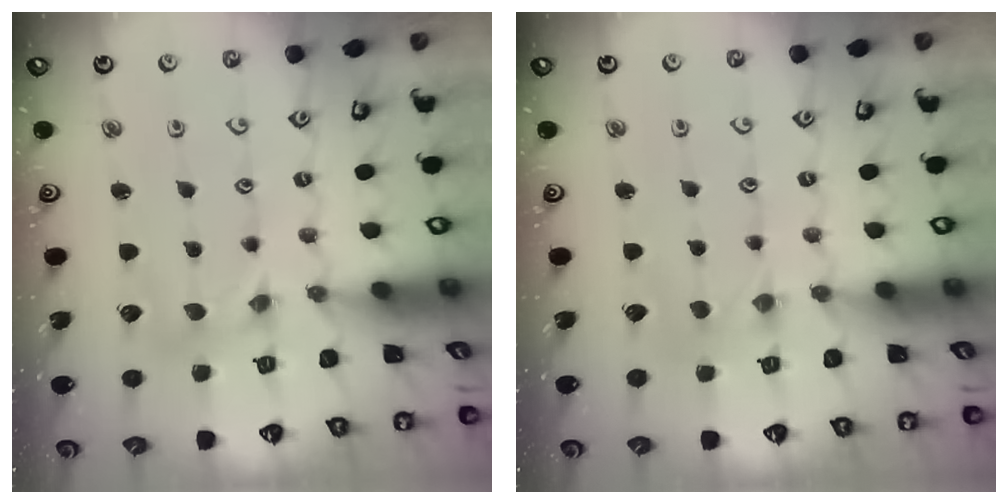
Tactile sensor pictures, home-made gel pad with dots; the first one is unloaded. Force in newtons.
{"total": 0.0}